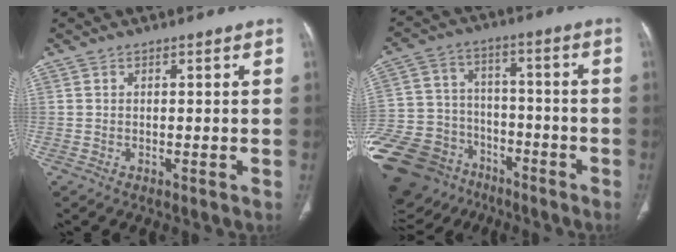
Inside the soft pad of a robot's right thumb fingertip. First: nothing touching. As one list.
[{"total": 27.1, "force": [-15.5, 18.7, 12.1], "torque": [-0.315, 0.051, -0.256]}]